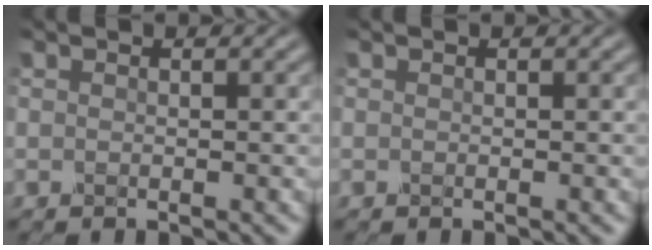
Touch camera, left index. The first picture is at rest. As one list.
[{"total": 0.0}]